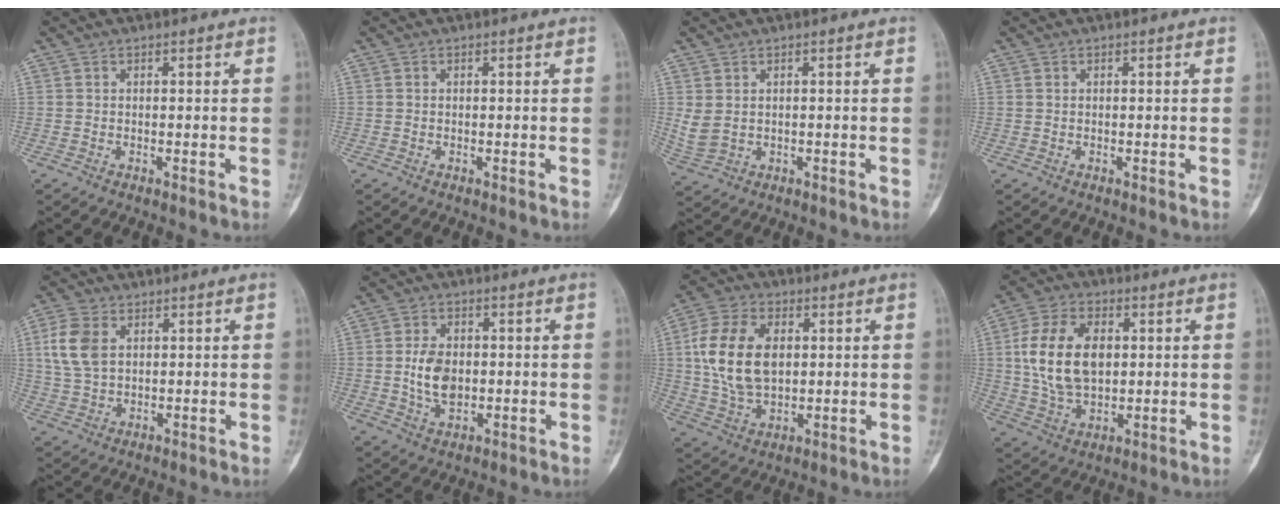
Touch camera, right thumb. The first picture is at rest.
{"total": 0.0}
{"total": 3.6, "force": [0.6, 2.6, 2.5], "torque": [-0.061, 0.000, 0.023]}
{"total": 0.0}
{"total": 8.2, "force": [2.2, 5.4, 5.7], "torque": [-0.120, 0.000, 0.049]}
{"total": 7.6, "force": [-0.3, 5.1, 5.6], "torque": [-0.091, 0.000, -0.001]}
{"total": 15.1, "force": [2.2, 9.7, 11.4], "torque": [-0.208, 0.002, 0.042]}
{"total": 15.2, "force": [2.1, 9.6, 11.6], "torque": [-0.199, 0.001, 0.041]}